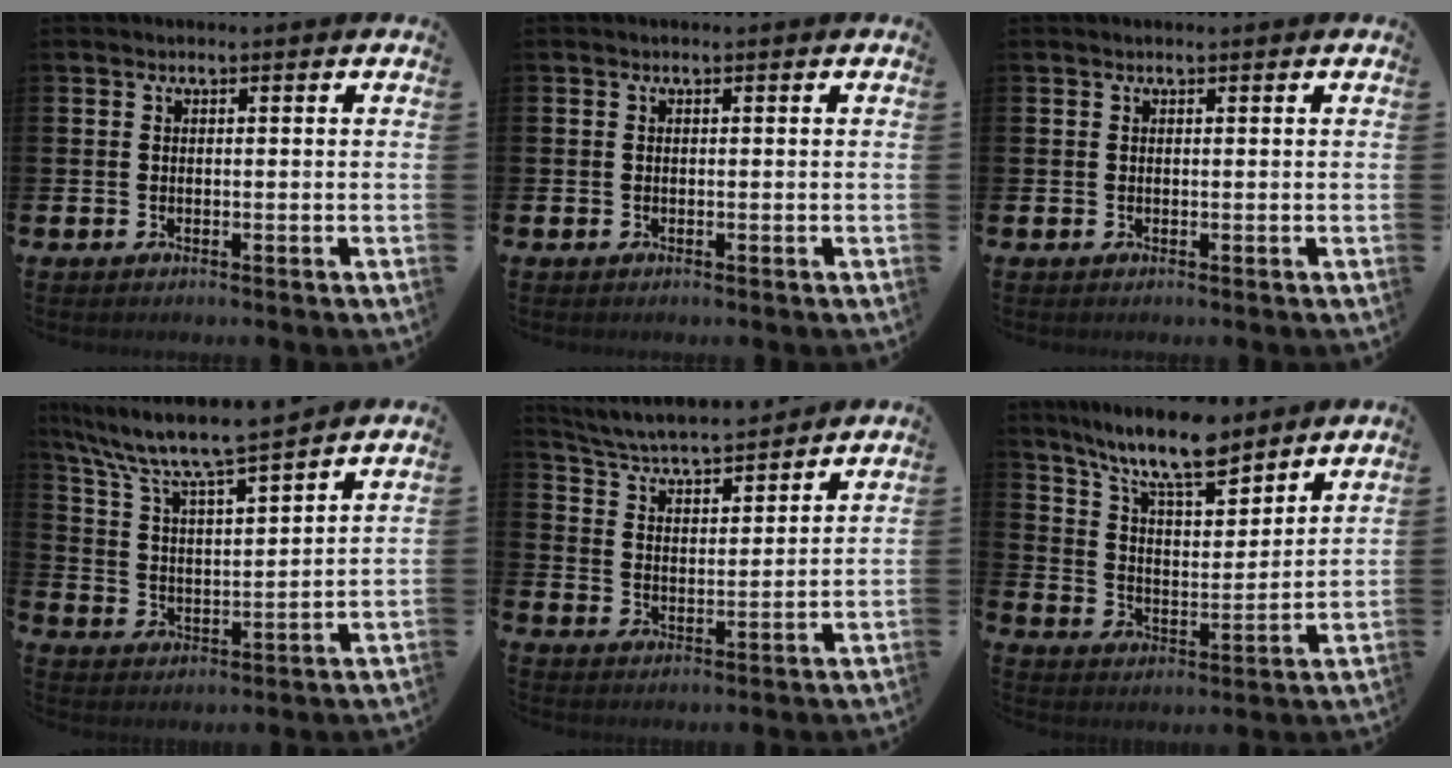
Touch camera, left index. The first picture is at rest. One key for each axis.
{"total": 0.0}
{"total": 0.0}
{"total": 8.6, "fx": 7.9, "fy": 0.7, "fz": 3.5, "tx": -0.105, "ty": -0.052, "tz": 0.134}
{"total": 5.5, "fx": 5.3, "fy": 0.4, "fz": 1.3, "tx": -0.054, "ty": -0.043, "tz": 0.088}
{"total": 11.2, "fx": 9.5, "fy": 2.6, "fz": 5.2, "tx": -0.113, "ty": -0.057, "tz": 0.167}